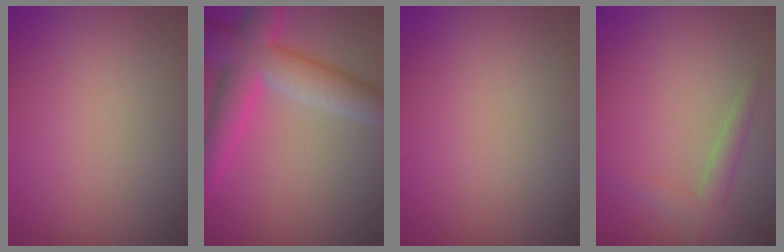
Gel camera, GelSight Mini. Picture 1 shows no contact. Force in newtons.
{"total": 7.0, "press": 7.0, "slide": 0.5}
{"total": 0.0}
{"total": 2.1, "press": 2.1, "slide": 0.1}